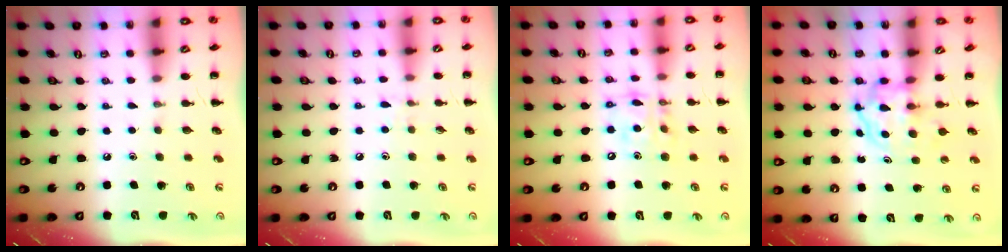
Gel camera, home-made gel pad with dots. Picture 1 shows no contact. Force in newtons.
{"total": 5.7, "press": 5.2, "slide": 2.3}
{"total": 13.0, "press": 12.7, "slide": 3.2}
{"total": 3.6, "press": 3.6, "slide": 0.4}